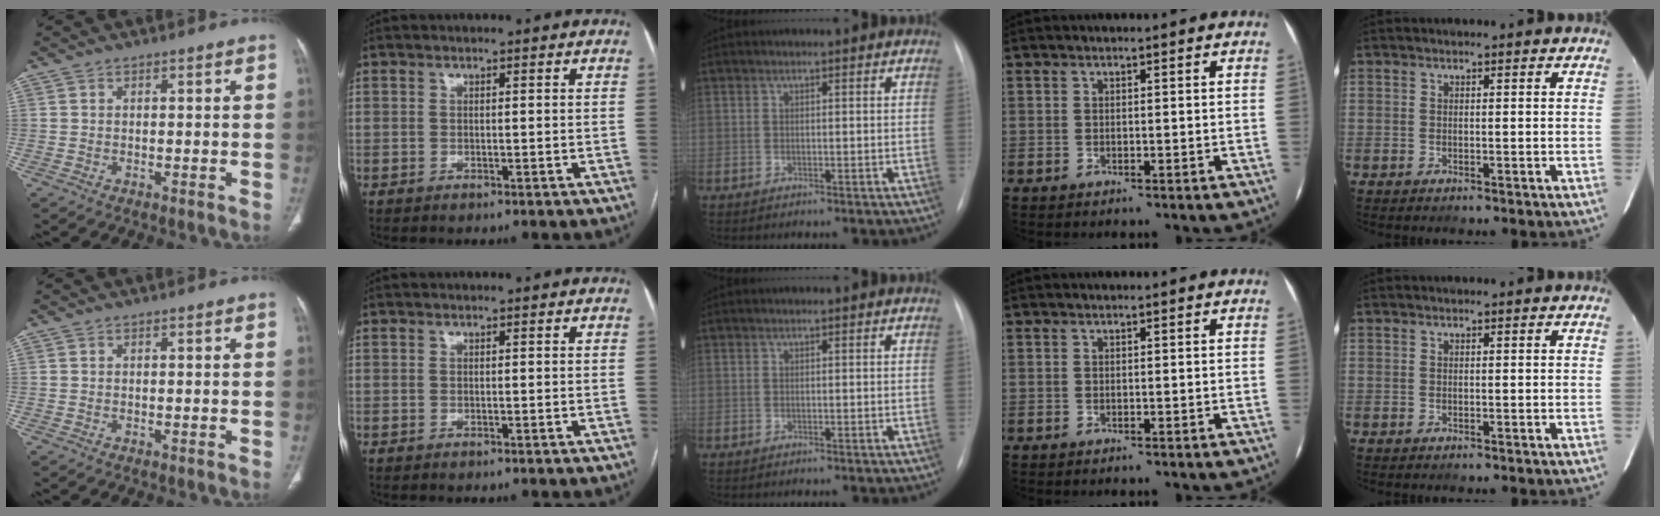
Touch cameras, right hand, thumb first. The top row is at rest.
{}